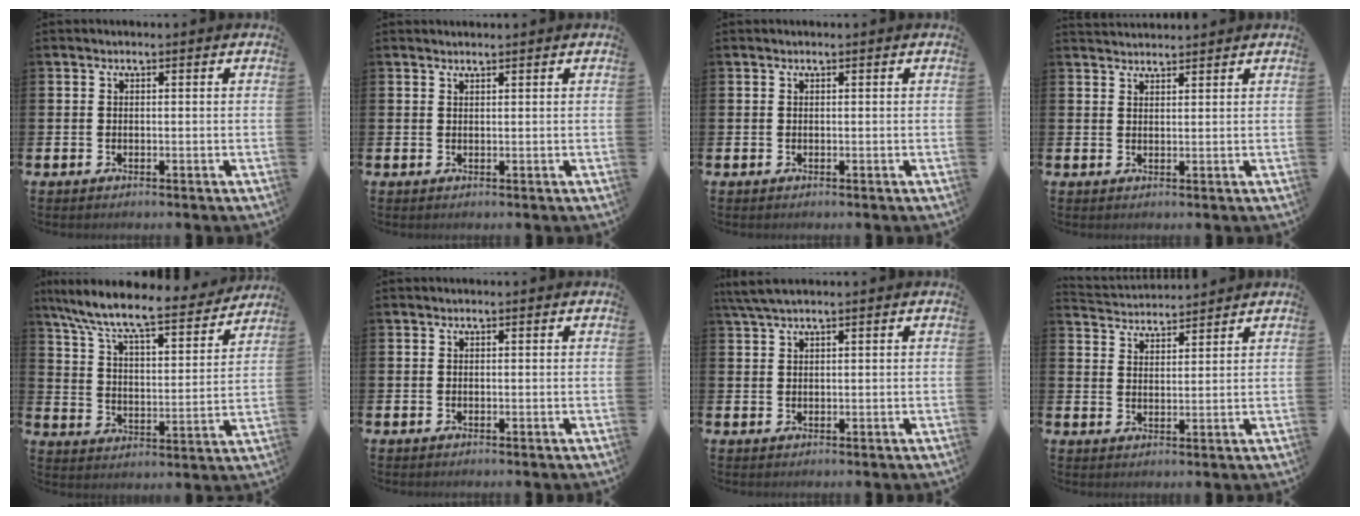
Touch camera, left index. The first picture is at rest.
{"total": 0.9, "force": [0.9, -0.1, 0.0], "torque": [0.014, -0.007, 0.013]}
{"total": 0.0}
{"total": 2.2, "force": [2.2, 0.4, 0.0], "torque": [-0.002, -0.008, 0.039]}
{"total": 9.2, "force": [8.2, 1.4, 4.0], "torque": [-0.103, -0.063, 0.131]}
{"total": 0.0}
{"total": 2.8, "force": [2.2, 0.3, 1.7], "torque": [-0.037, 0.001, 0.040]}
{"total": 3.8, "force": [3.7, 0.3, -0.4], "torque": [-0.010, -0.022, 0.068]}